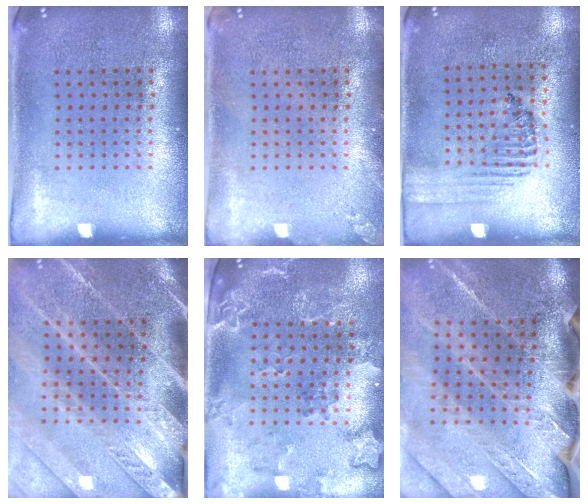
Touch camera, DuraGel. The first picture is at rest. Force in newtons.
{"total": 0.9, "press": 0.9, "slide": 0.1}
{"total": 1.4, "press": 1.1, "slide": 0.9}
{"total": 3.7, "press": 3.2, "slide": 1.9}
{"total": 2.1, "press": 2.0, "slide": 0.8}
{"total": 3.9, "press": 3.4, "slide": 2.0}